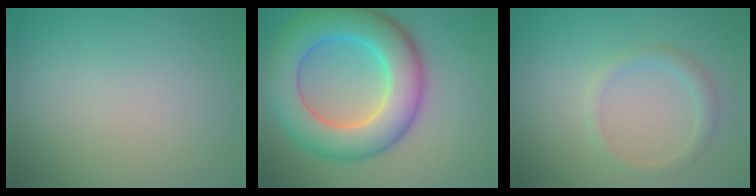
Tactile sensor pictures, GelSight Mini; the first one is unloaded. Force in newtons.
{"total": 10.2, "press": 10.2, "slide": 0.2}
{"total": 1.6, "press": 1.6, "slide": 0.1}